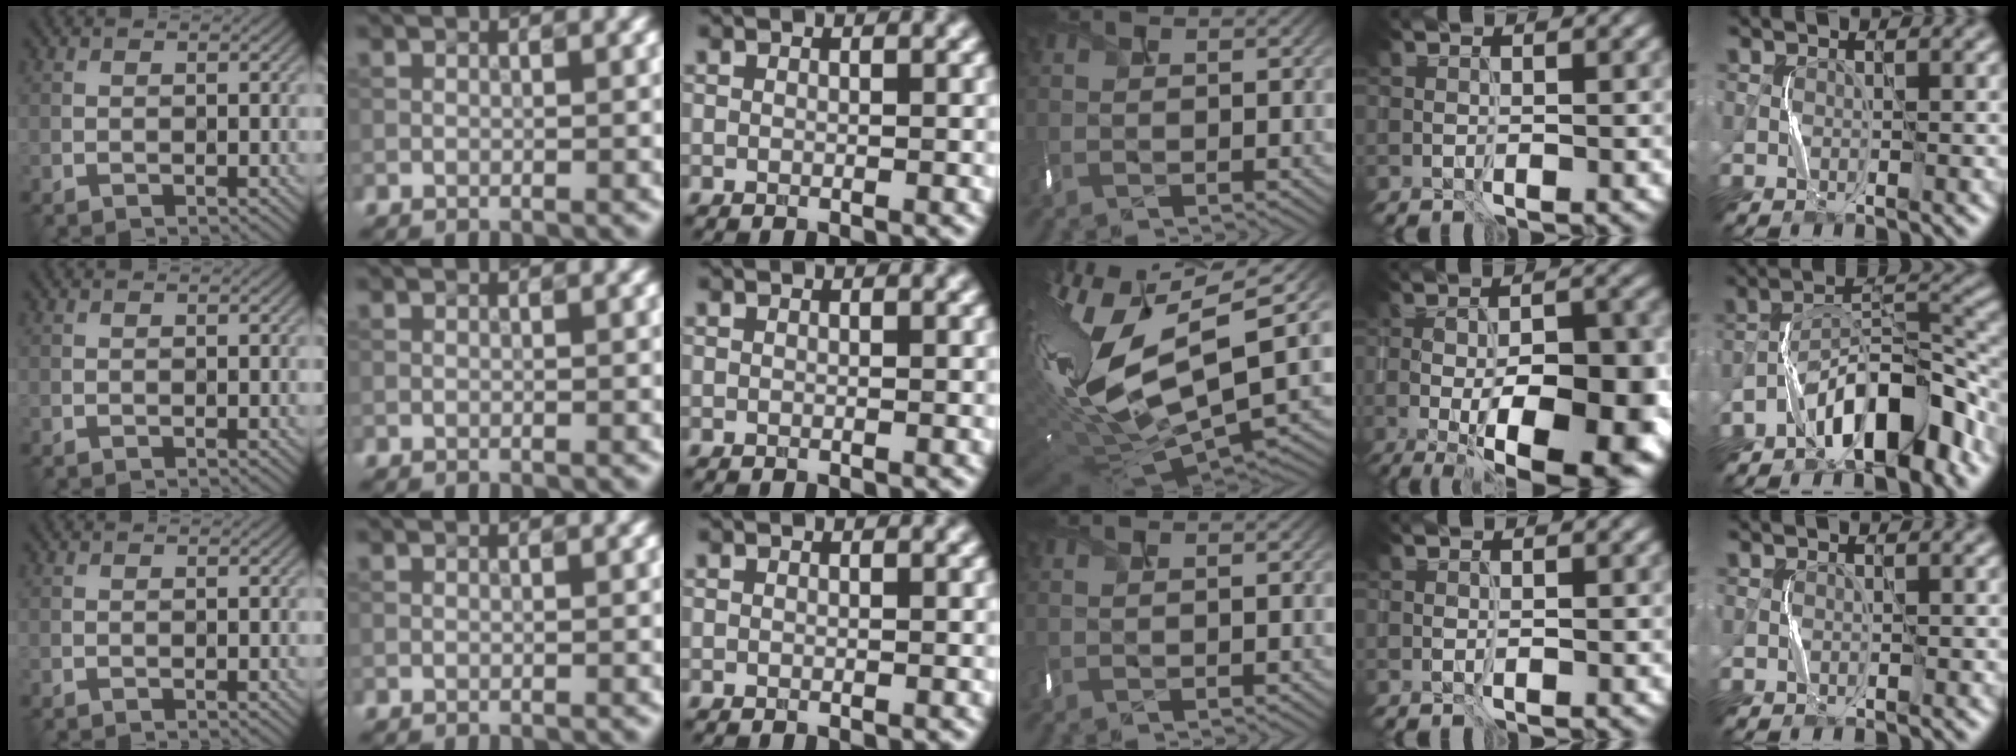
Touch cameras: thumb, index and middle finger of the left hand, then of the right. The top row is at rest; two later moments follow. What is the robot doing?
{"motion": "shake", "object": "box of matches"}